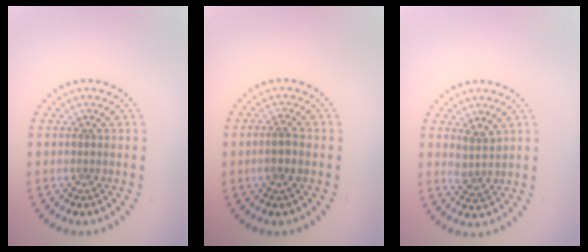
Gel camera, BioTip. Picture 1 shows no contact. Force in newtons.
{"total": 1.5, "press": 1.4, "slide": 0.7}
{"total": 1.9, "press": 1.5, "slide": 1.1}